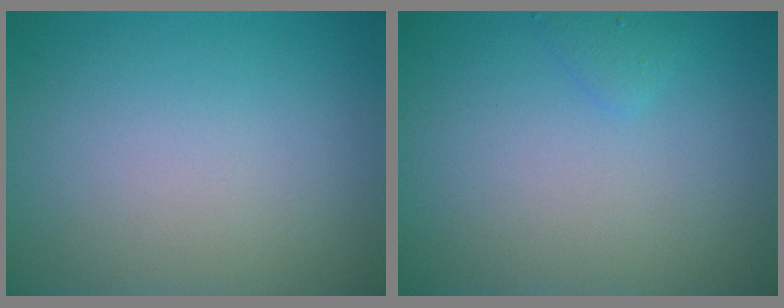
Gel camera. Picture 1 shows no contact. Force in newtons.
{"total": 0.9, "press": 0.9, "slide": 0.0}